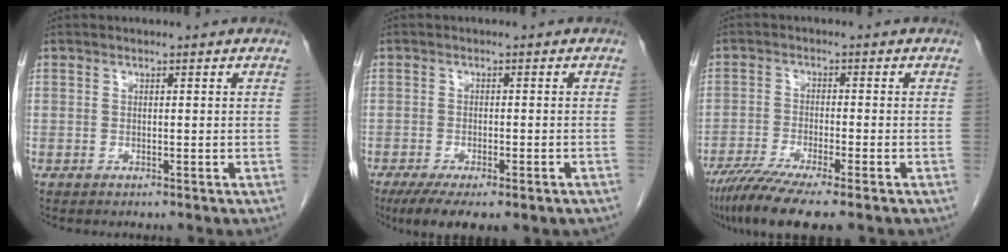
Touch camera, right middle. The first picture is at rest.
{"total": 9.8, "force": [-6.9, 2.9, 6.4], "torque": [-0.093, -0.017, -0.099]}
{"total": 9.4, "force": [-7.0, 0.3, 6.3], "torque": [-0.105, -0.022, -0.115]}